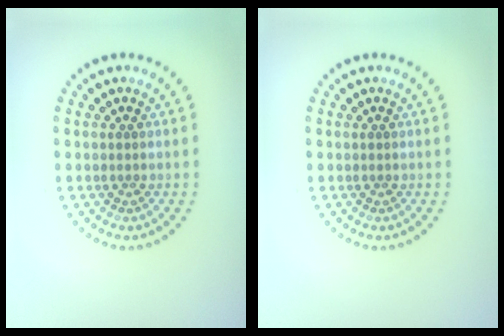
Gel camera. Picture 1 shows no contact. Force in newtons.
{"total": 0.0}